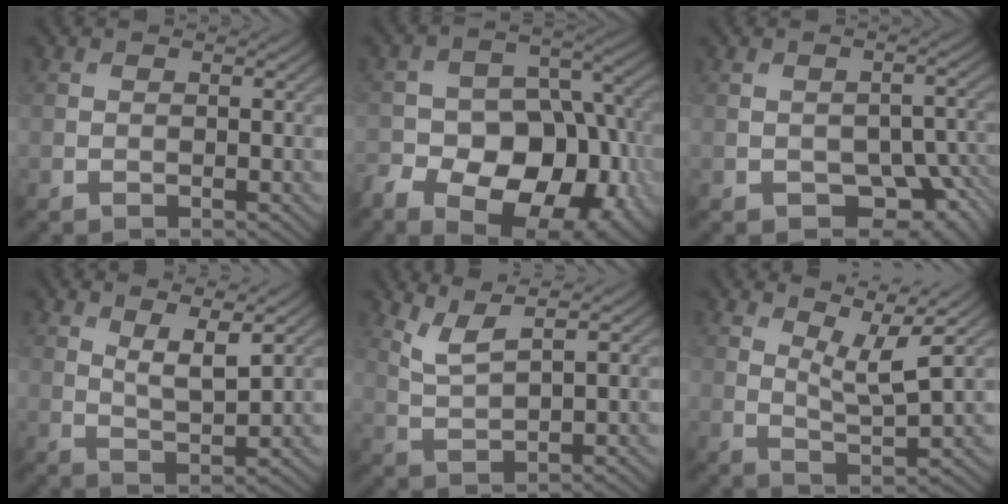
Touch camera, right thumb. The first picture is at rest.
{"total": 15.2, "force": [-6.7, 10.1, 9.2], "torque": [-0.157, -0.005, -0.101]}
{"total": 8.4, "force": [-4.1, 4.9, 5.5], "torque": [-0.078, -0.009, -0.048]}
{"total": 4.1, "force": [2.3, 1.0, 3.2], "torque": [-0.072, -0.009, 0.045]}
{"total": 3.8, "force": [2.6, 0.7, 2.7], "torque": [-0.063, 0.001, 0.064]}
{"total": 5.9, "force": [3.9, 1.0, 4.3], "torque": [-0.085, -0.008, 0.076]}